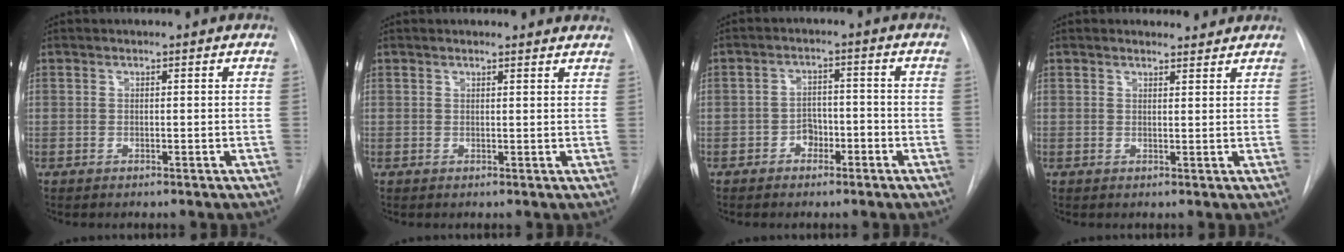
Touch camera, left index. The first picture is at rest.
{"total": 3.4, "force": [3.3, 0.6, 0.5], "torque": [-0.006, -0.006, 0.018]}
{"total": 3.8, "force": [-2.9, 2.1, 1.4], "torque": [-0.016, 0.004, -0.045]}
{"total": 1.9, "force": [1.8, 0.8, -0.1], "torque": [-0.002, -0.004, 0.014]}